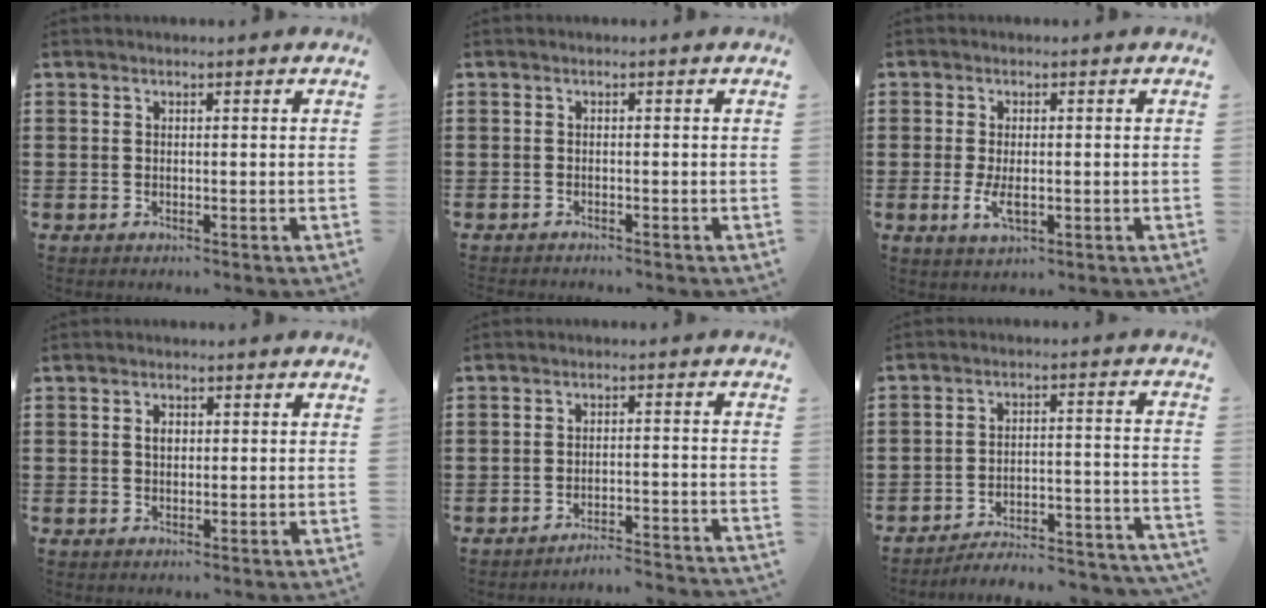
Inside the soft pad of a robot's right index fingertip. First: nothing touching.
{"total": 0.7, "force": [-0.7, 0.0, 0.1], "torque": [-0.003, -0.001, -0.015]}
{"total": 3.3, "force": [-0.5, 1.4, 2.9], "torque": [-0.067, -0.006, -0.011]}
{"total": 1.8, "force": [0.4, 1.1, 1.4], "torque": [-0.029, 0.007, 0.006]}
{"total": 3.5, "force": [-3.5, -0.1, 0.6], "torque": [-0.015, -0.002, -0.073]}
{"total": 4.6, "force": [-4.3, 0.2, 1.5], "torque": [-0.028, -0.007, -0.091]}